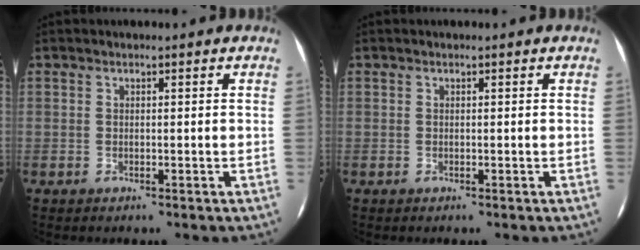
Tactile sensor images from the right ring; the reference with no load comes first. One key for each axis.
{"total": 0.0}